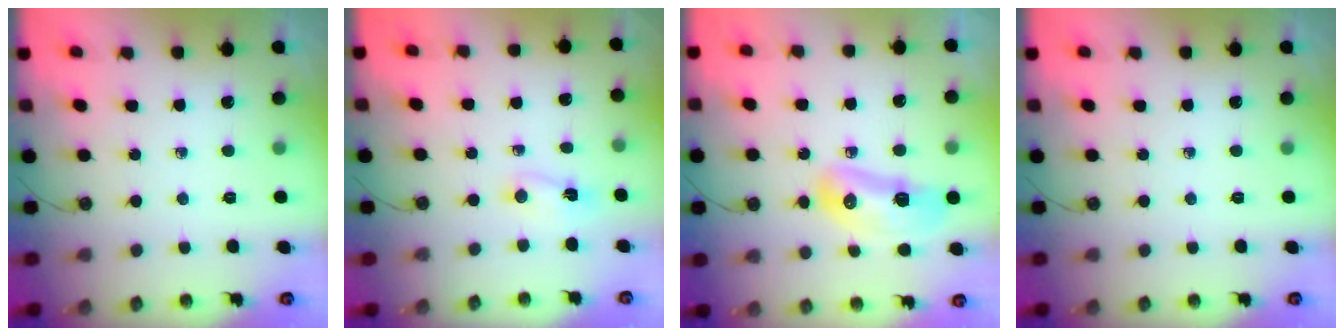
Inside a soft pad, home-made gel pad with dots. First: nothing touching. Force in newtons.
{"total": 2.0, "press": 1.6, "slide": 1.2}
{"total": 10.6, "press": 10.5, "slide": 1.5}
{"total": 0.0}